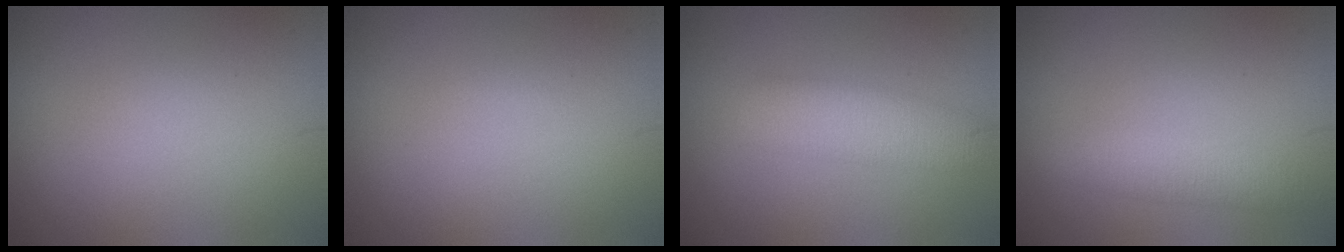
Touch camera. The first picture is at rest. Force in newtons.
{"total": 0.0}
{"total": 4.1, "press": 4.1, "slide": 0.1}
{"total": 2.5, "press": 2.5, "slide": 0.1}